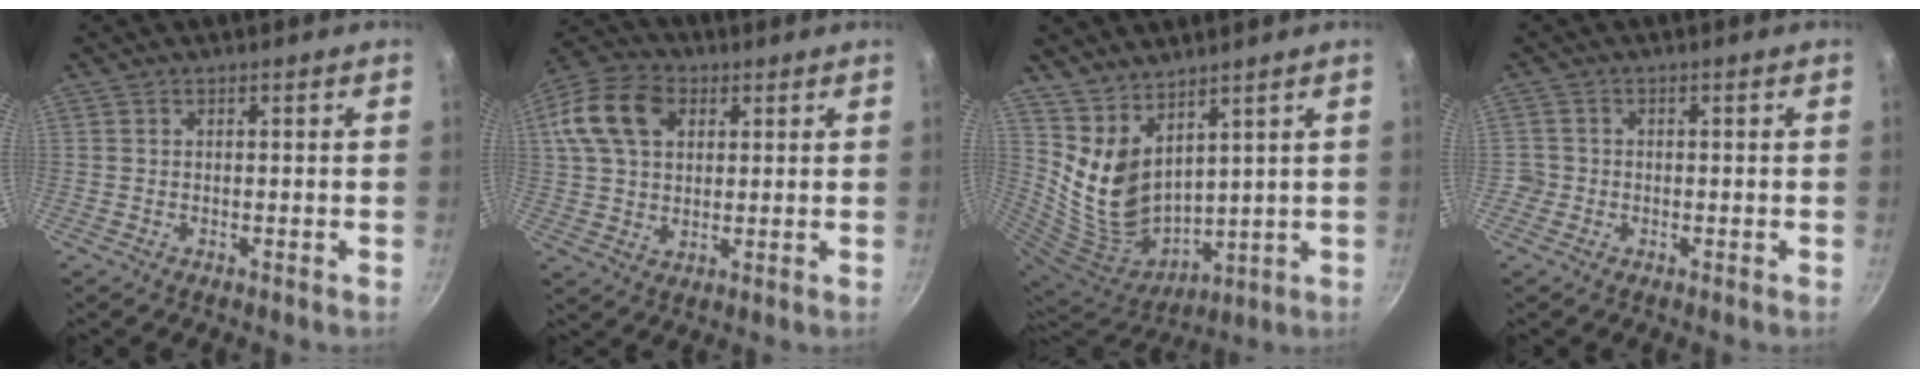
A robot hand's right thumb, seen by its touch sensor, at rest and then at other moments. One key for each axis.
{"total": 14.3, "fx": 4.3, "fy": 9.9, "fz": 9.3, "tx": -0.164, "ty": 0.010, "tz": 0.067}
{"total": 12.1, "fx": 6.8, "fy": 6.4, "fz": 7.7, "tx": -0.125, "ty": -0.072, "tz": 0.156}
{"total": 1.9, "fx": -0.6, "fy": 1.8, "fz": 0.2, "tx": 0.007, "ty": 0.011, "tz": -0.010}